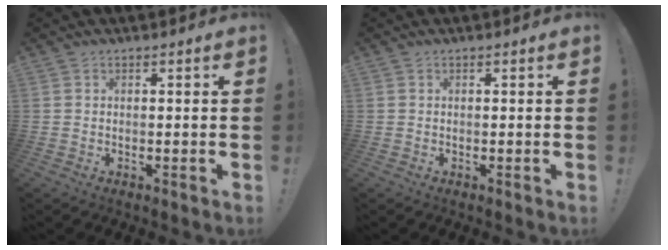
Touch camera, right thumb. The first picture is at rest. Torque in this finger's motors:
{"motor_torque": [-0.14, 0.11, 0.01, 0.00, 0.08]}